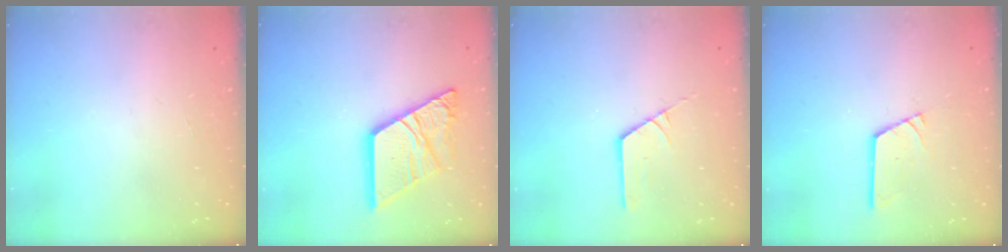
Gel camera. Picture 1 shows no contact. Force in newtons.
{"total": 18.0, "press": 17.9, "slide": 1.9}
{"total": 2.3, "press": 2.3, "slide": 0.3}
{"total": 6.5, "press": 6.4, "slide": 0.5}